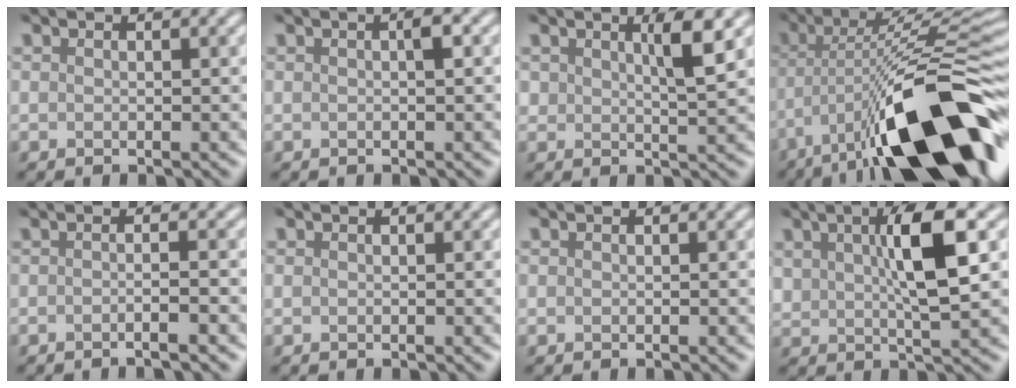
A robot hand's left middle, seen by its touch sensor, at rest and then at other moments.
{"total": 1.1, "force": [0.2, 0.1, 1.1], "torque": [-0.019, 0.005, 0.003]}
{"total": 2.7, "force": [1.4, 0.6, 2.2], "torque": [-0.033, -0.002, 0.026]}
{"total": 16.3, "force": [-7.1, 5.2, 13.7], "torque": [-0.216, 0.001, -0.117]}
{"total": 3.3, "force": [-0.6, 1.1, 3.0], "torque": [-0.021, -0.002, -0.031]}
{"total": 0.0}
{"total": 0.0}
{"total": 6.3, "force": [2.0, 1.8, 5.7], "torque": [-0.106, 0.006, 0.036]}